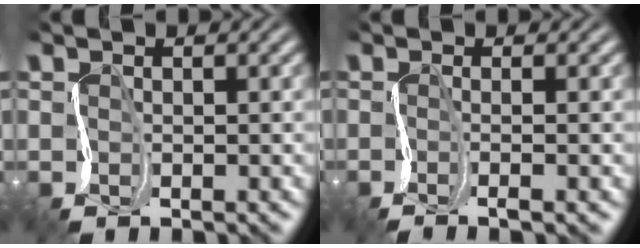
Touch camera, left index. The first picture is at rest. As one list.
[{"total": 2.2, "force": [-0.7, 0.5, 2.0], "torque": [-0.024, -0.004, -0.016]}]